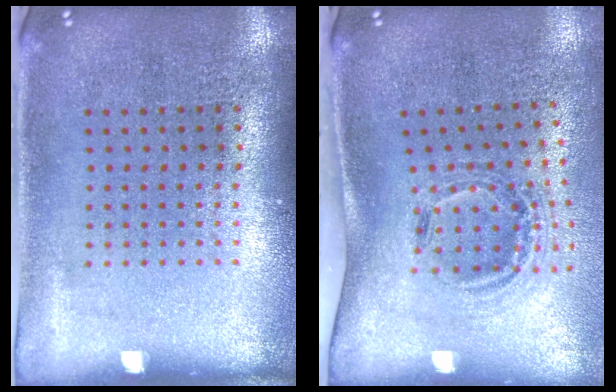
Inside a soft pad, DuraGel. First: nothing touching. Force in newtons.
{"total": 1.2, "press": 1.0, "slide": 0.7}